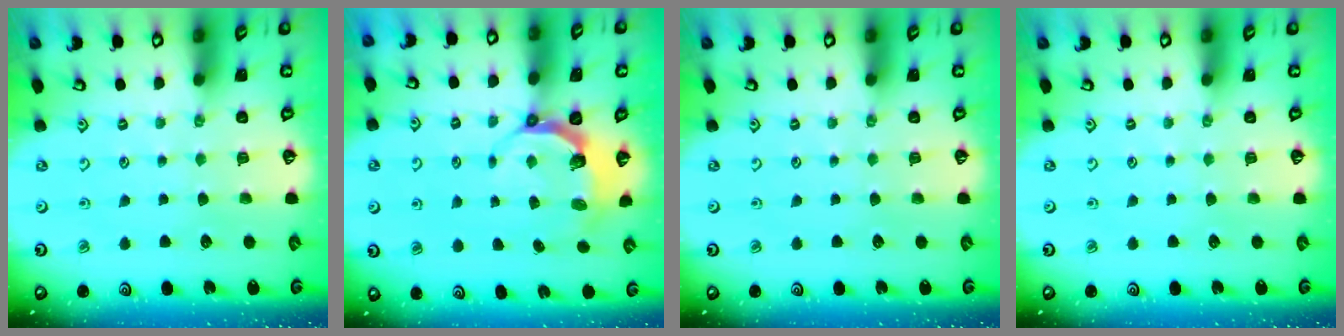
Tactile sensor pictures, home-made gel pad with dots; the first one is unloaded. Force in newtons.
{"total": 5.6, "press": 4.5, "slide": 3.3}
{"total": 0.0}
{"total": 0.0}